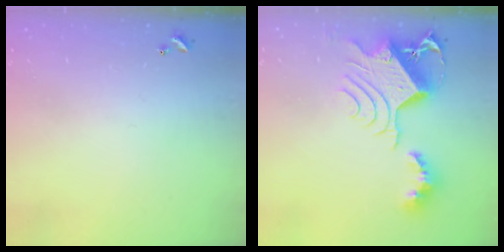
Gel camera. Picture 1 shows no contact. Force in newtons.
{"total": 14.2, "press": 14.2, "slide": 1.2}